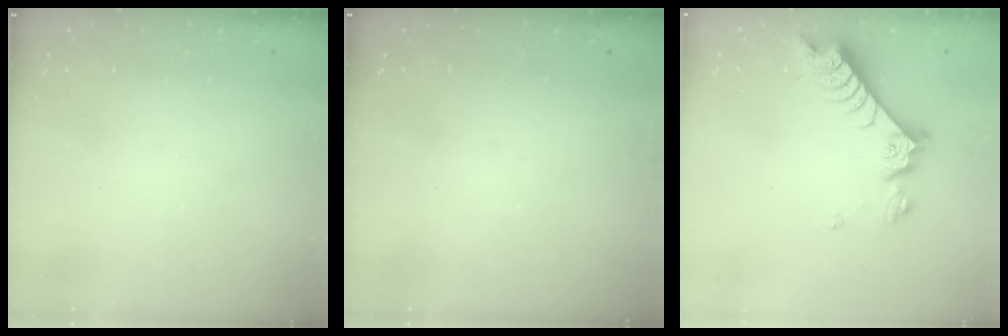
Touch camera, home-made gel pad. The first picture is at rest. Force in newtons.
{"total": 0.0}
{"total": 7.6, "press": 7.6, "slide": 0.8}